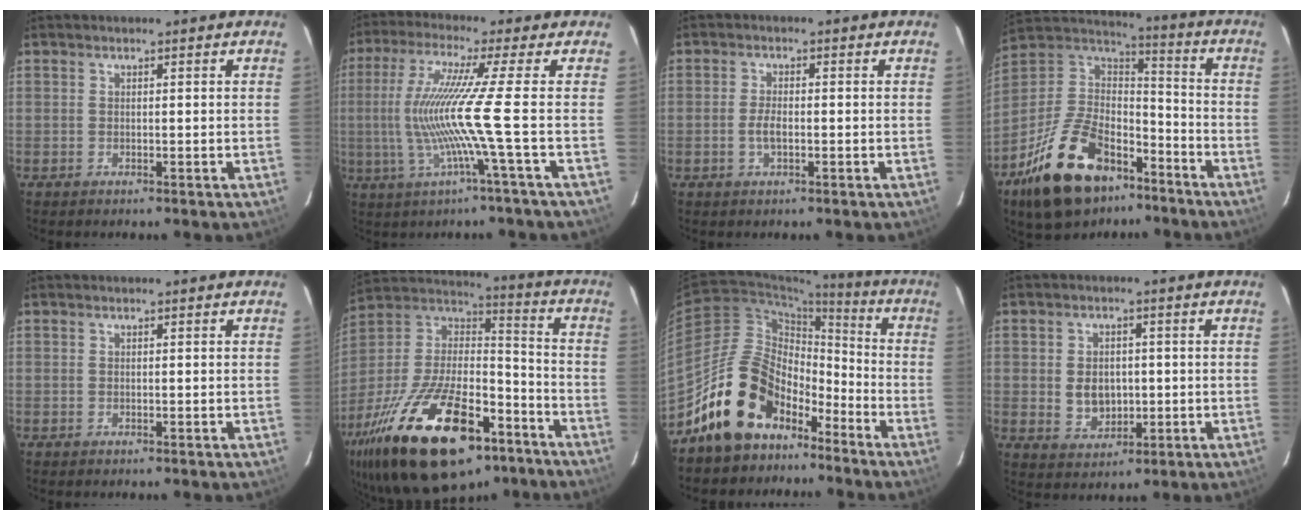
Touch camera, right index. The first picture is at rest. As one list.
[{"total": 11.1, "force": [-2.1, -3.3, 10.4], "torque": [-0.188, -0.016, -0.029]}, {"total": 2.8, "force": [-0.8, 1.1, 2.4], "torque": [-0.051, -0.001, -0.014]}, {"total": 24.5, "force": [-15.0, 13.1, 14.2], "torque": [-0.301, 0.007, -0.242]}, {"total": 0.0}, {"total": 34.1, "force": [-19.7, 15.1, 23.4], "torque": [-0.457, -0.018, -0.306]}, {"total": 15.7, "force": [-11.0, 9.2, 6.5], "torque": [-0.131, 0.029, -0.176]}, {"total": 6.2, "force": [-0.2, 4.8, 3.9], "torque": [-0.074, 0.000, 0.007]}]